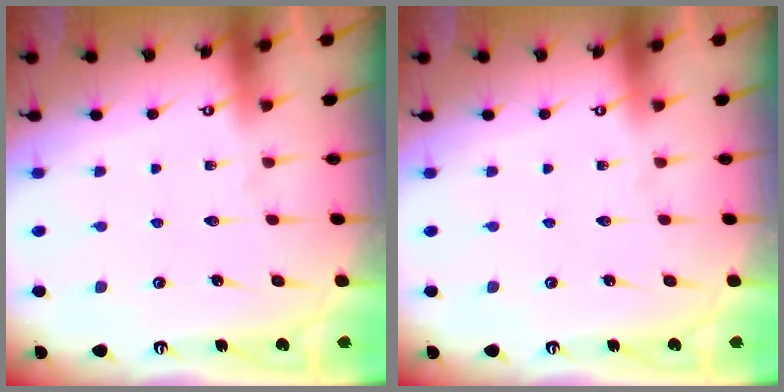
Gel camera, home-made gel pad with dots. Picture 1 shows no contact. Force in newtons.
{"total": 0.0}